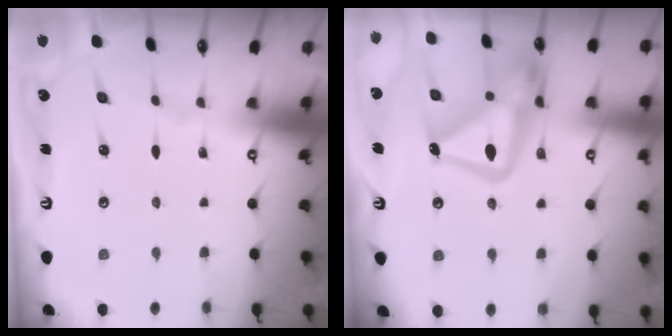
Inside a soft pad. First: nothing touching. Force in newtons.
{"total": 19.3, "press": 19.2, "slide": 2.0}